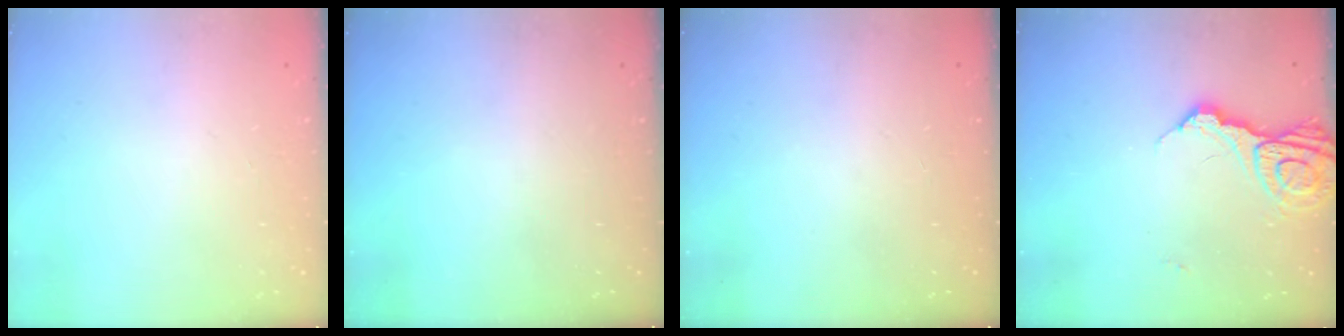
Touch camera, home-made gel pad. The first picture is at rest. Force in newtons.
{"total": 0.0}
{"total": 0.0}
{"total": 11.2, "press": 11.1, "slide": 1.2}